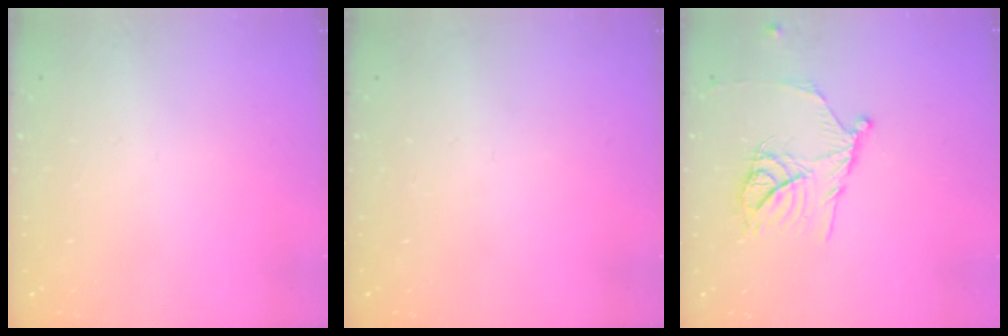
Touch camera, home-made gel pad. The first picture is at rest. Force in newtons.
{"total": 0.0}
{"total": 13.1, "press": 13.1, "slide": 1.0}